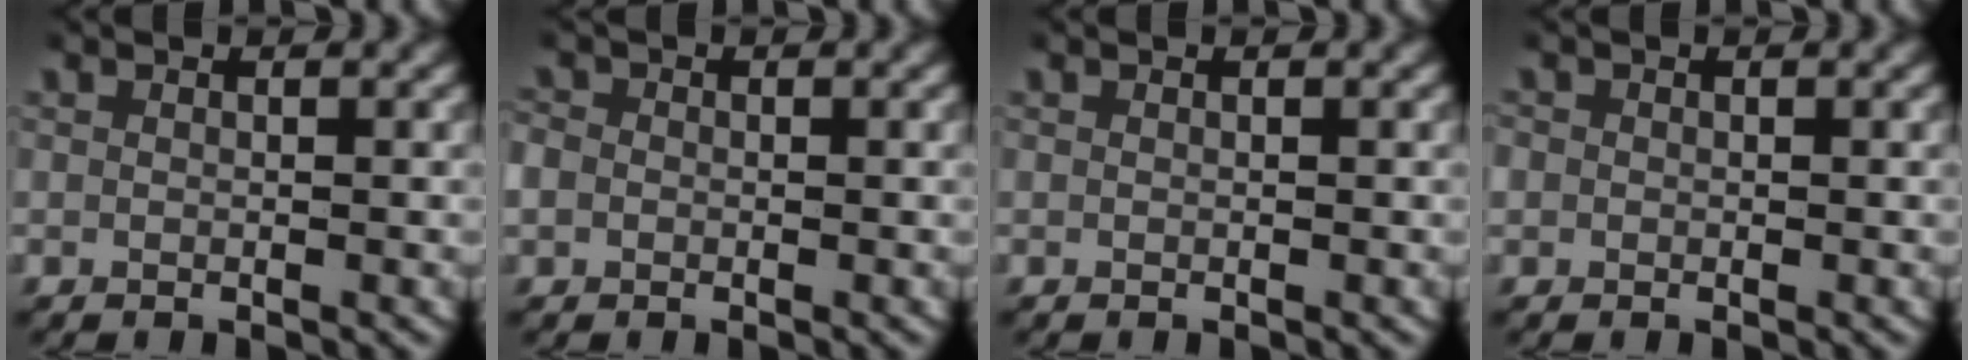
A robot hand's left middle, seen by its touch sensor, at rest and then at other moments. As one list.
[{"total": 2.4, "force": [-0.2, 2.2, 0.9], "torque": [-0.037, -0.003, -0.007]}, {"total": 0.0}, {"total": 1.4, "force": [0.0, 1.3, 0.4], "torque": [-0.017, -0.003, -0.002]}]